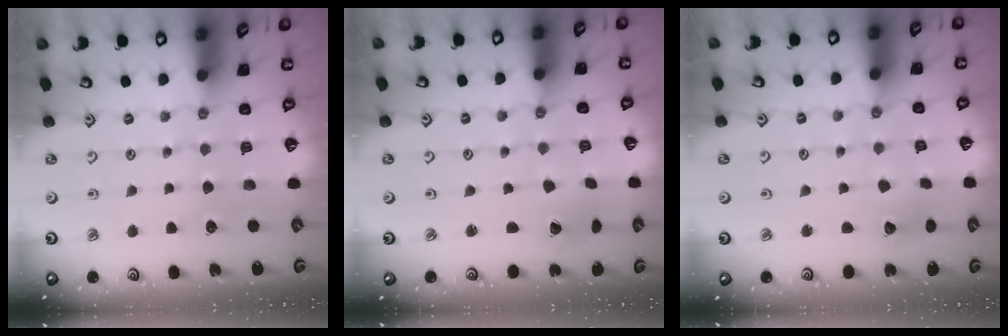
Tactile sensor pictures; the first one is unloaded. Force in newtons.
{"total": 1.2, "press": 1.2, "slide": 0.2}
{"total": 3.0, "press": 3.0, "slide": 0.2}